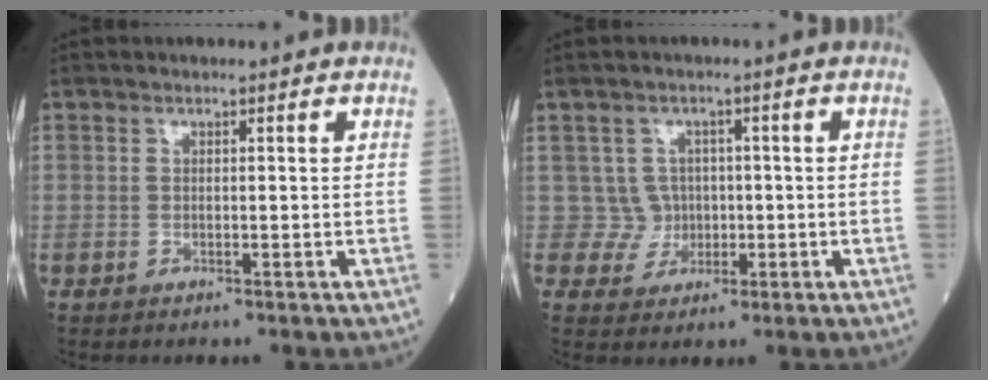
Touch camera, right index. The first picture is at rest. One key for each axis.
{"total": 3.9, "fx": 0.2, "fy": 3.9, "fz": -0.2, "tx": 0.018, "ty": 0.007, "tz": 0.004}